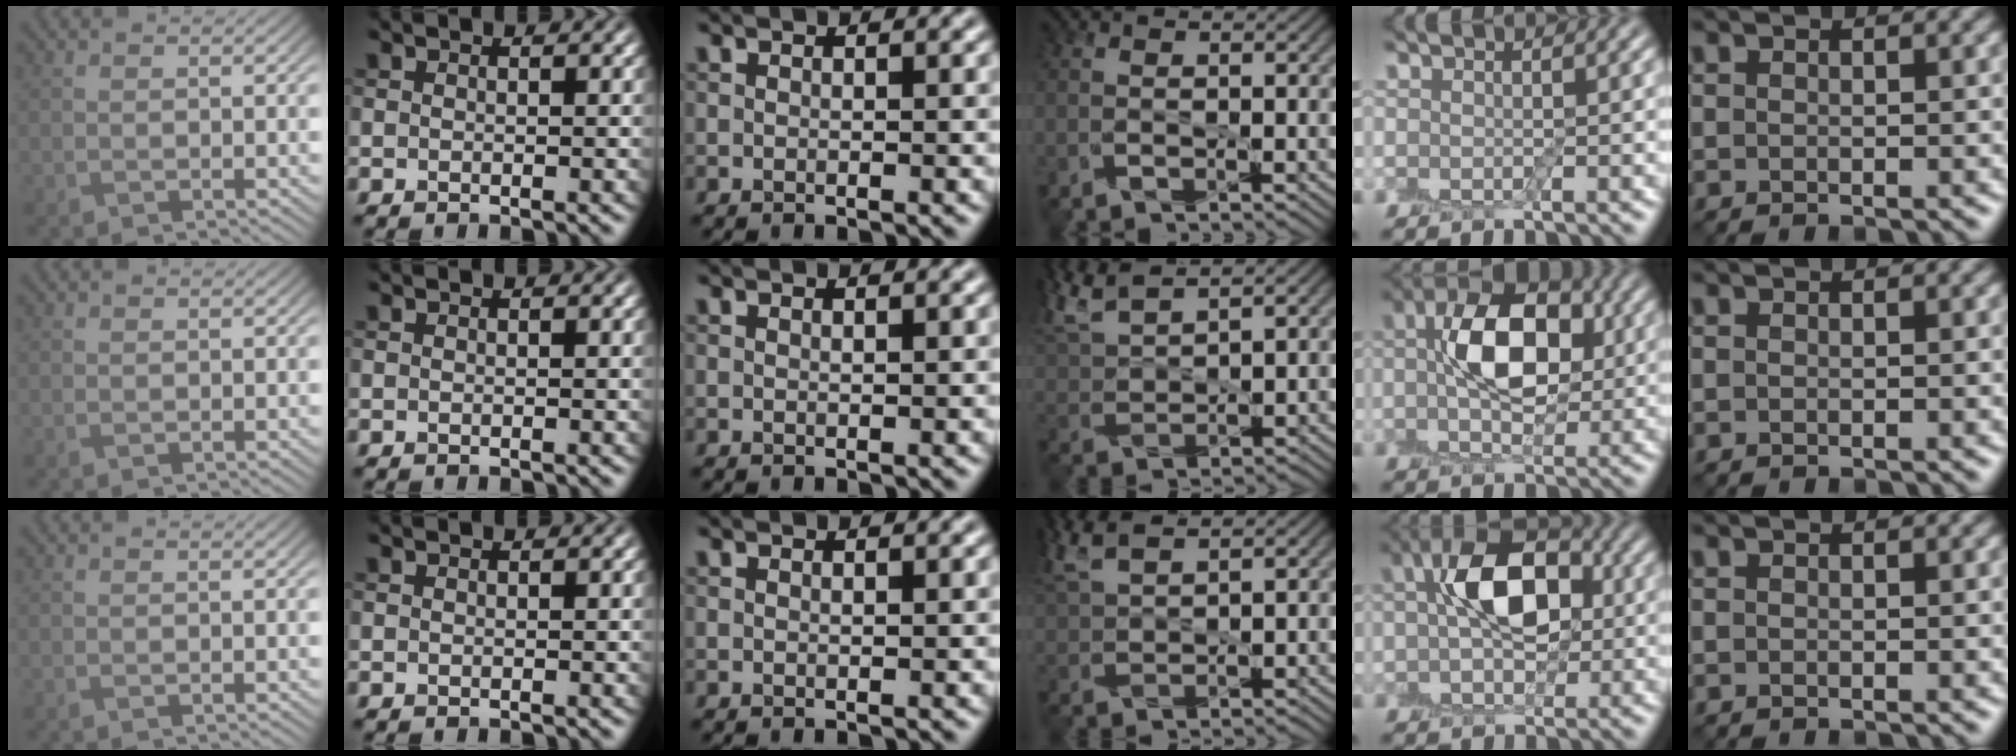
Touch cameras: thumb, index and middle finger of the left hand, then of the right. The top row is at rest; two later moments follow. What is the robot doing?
{"motion": "peel", "object": "shipping label"}